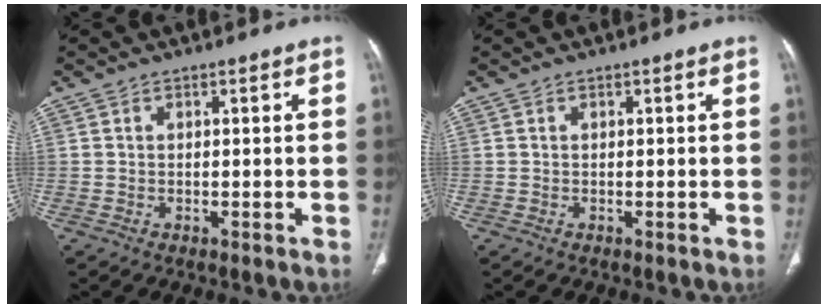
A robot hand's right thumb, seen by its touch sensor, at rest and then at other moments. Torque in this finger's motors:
{"motor_torque": [0.04, 0.14, -0.13, -0.10, 0.04]}